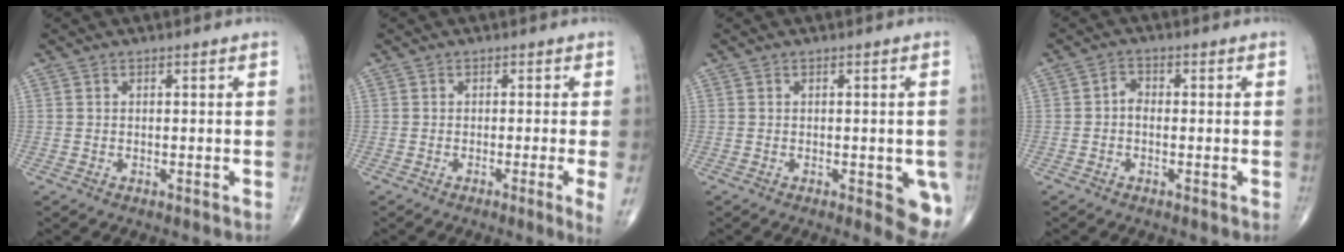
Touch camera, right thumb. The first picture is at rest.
{"total": 3.6, "force": [-1.0, -0.5, 3.4], "torque": [-0.056, -0.013, -0.018]}
{"total": 6.7, "force": [-2.0, 2.4, 5.9], "torque": [-0.045, -0.010, -0.023]}
{"total": 2.3, "force": [-0.3, 1.5, 1.8], "torque": [-0.020, 0.005, -0.016]}